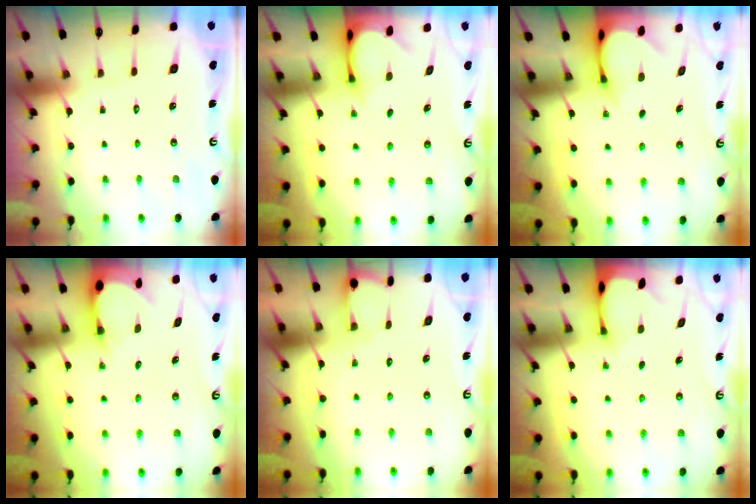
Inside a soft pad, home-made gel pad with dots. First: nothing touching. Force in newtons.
{"total": 3.3, "press": 3.3, "slide": 0.2}
{"total": 3.8, "press": 3.8, "slide": 0.3}
{"total": 2.6, "press": 2.5, "slide": 0.4}
{"total": 2.8, "press": 2.8, "slide": 0.2}
{"total": 2.7, "press": 2.7, "slide": 0.3}